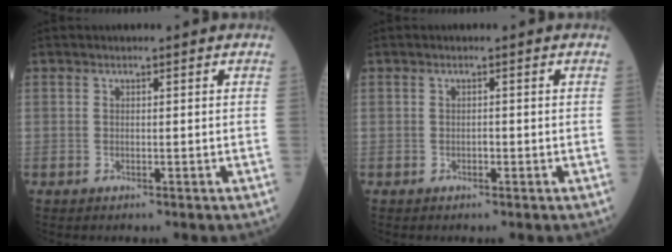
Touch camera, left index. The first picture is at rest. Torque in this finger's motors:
{"motor_torque": [0.01, -0.13, -0.02, 0.00]}